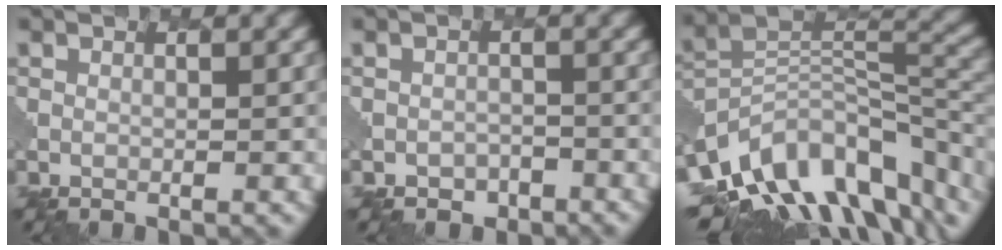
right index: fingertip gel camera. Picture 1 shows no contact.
{"total": 1.6, "force": [-1.2, 1.1, -0.2], "torque": [0.008, 0.000, -0.019]}
{"total": 11.4, "force": [-6.1, 6.5, 7.2], "torque": [-0.136, 0.014, -0.114]}